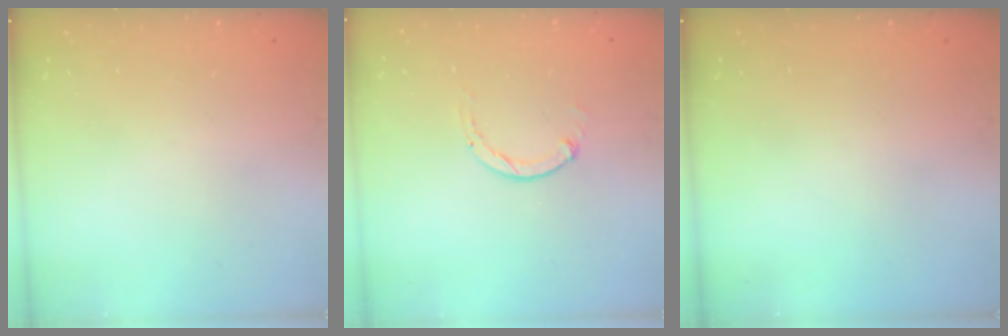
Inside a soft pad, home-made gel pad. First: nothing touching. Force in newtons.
{"total": 1.2, "press": 1.2, "slide": 0.3}
{"total": 0.0}